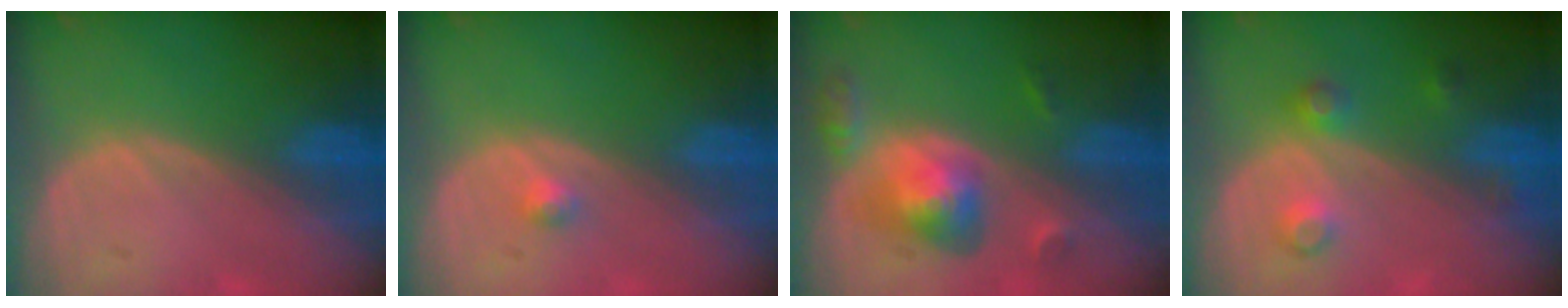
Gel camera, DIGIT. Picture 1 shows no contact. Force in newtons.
{"total": 1.2, "press": 1.1, "slide": 0.6}
{"total": 6.1, "press": 5.7, "slide": 2.2}
{"total": 3.5, "press": 3.2, "slide": 1.6}